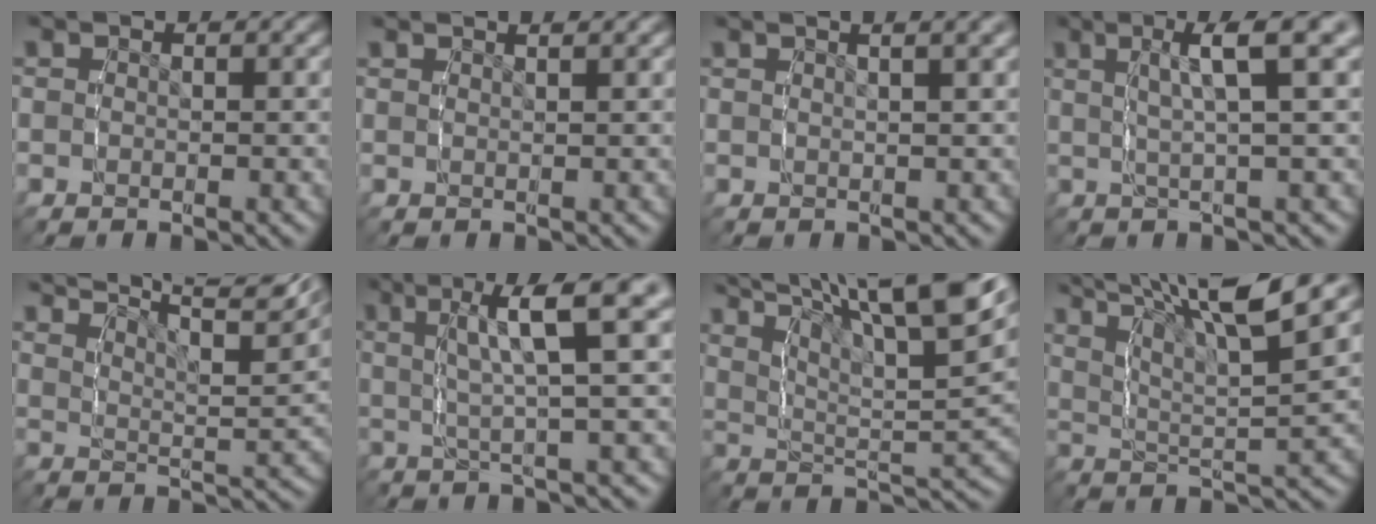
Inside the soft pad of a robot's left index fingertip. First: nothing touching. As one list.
[{"total": 1.5, "force": [1.2, -0.9, 0.3], "torque": [0.002, 0.004, 0.021]}, {"total": 3.9, "force": [2.4, 0.3, 3.0], "torque": [-0.025, 0.020, 0.032]}, {"total": 5.9, "force": [2.6, 0.0, 5.3], "torque": [-0.077, 0.024, 0.036]}, {"total": 12.1, "force": [9.2, 3.6, 7.0], "torque": [-0.080, 0.032, 0.126]}, {"total": 6.9, "force": [2.8, 0.1, 6.4], "torque": [-0.086, 0.024, 0.036]}, {"total": 12.5, "force": [7.5, 4.4, 8.9], "torque": [-0.116, 0.026, 0.101]}, {"total": 9.6, "force": [6.4, 2.4, 6.7], "torque": [-0.101, 0.016, 0.096]}]